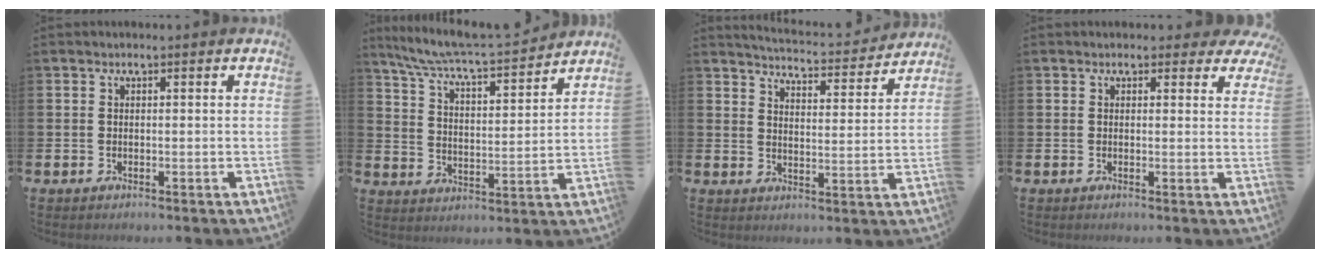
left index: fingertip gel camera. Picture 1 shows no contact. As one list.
[{"total": 7.3, "force": [7.0, 0.0, 2.0], "torque": [-0.071, -0.057, 0.118]}, {"total": 4.7, "force": [4.7, 0.2, 0.5], "torque": [-0.024, -0.041, 0.078]}, {"total": 1.6, "force": [1.2, 0.9, 0.3], "torque": [0.002, 0.002, 0.018]}]